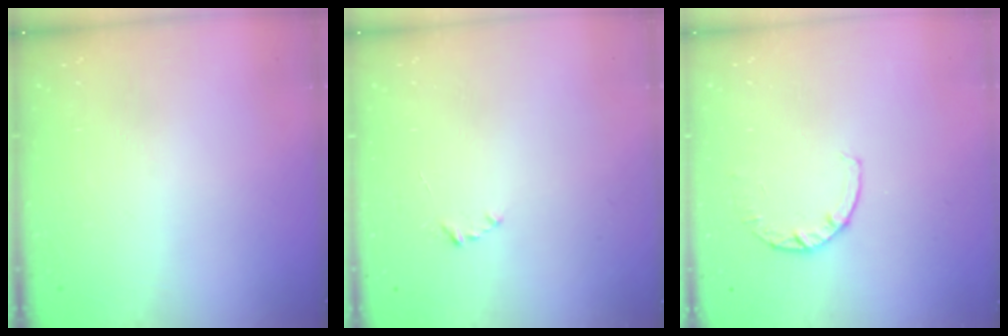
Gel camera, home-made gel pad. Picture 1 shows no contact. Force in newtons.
{"total": 2.2, "press": 2.1, "slide": 0.3}
{"total": 3.0, "press": 2.9, "slide": 0.4}